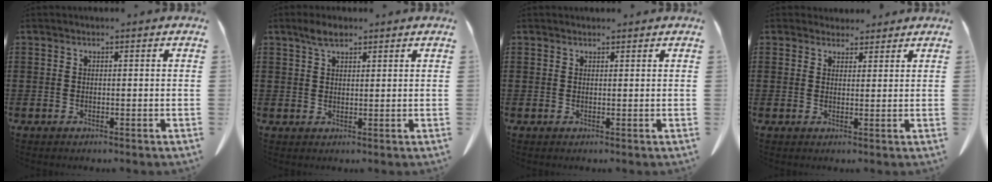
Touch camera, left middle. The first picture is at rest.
{"total": 3.0, "force": [2.2, 1.3, 1.6], "torque": [-0.029, 0.000, 0.039]}
{"total": 0.9, "force": [0.8, 0.2, 0.0], "torque": [-0.003, -0.002, 0.018]}
{"total": 3.1, "force": [2.7, 1.4, 0.5], "torque": [-0.010, -0.003, 0.051]}